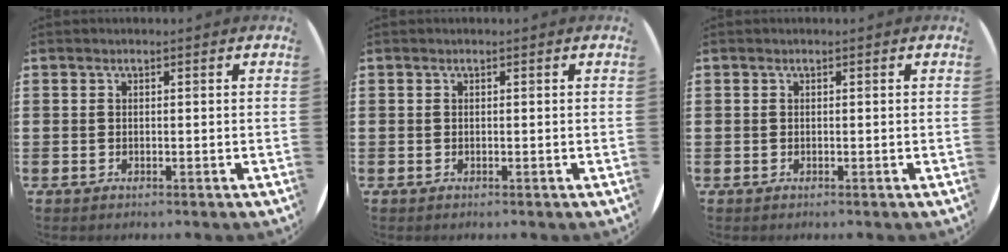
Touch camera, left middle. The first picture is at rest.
{"total": 0.0}
{"total": 0.0}